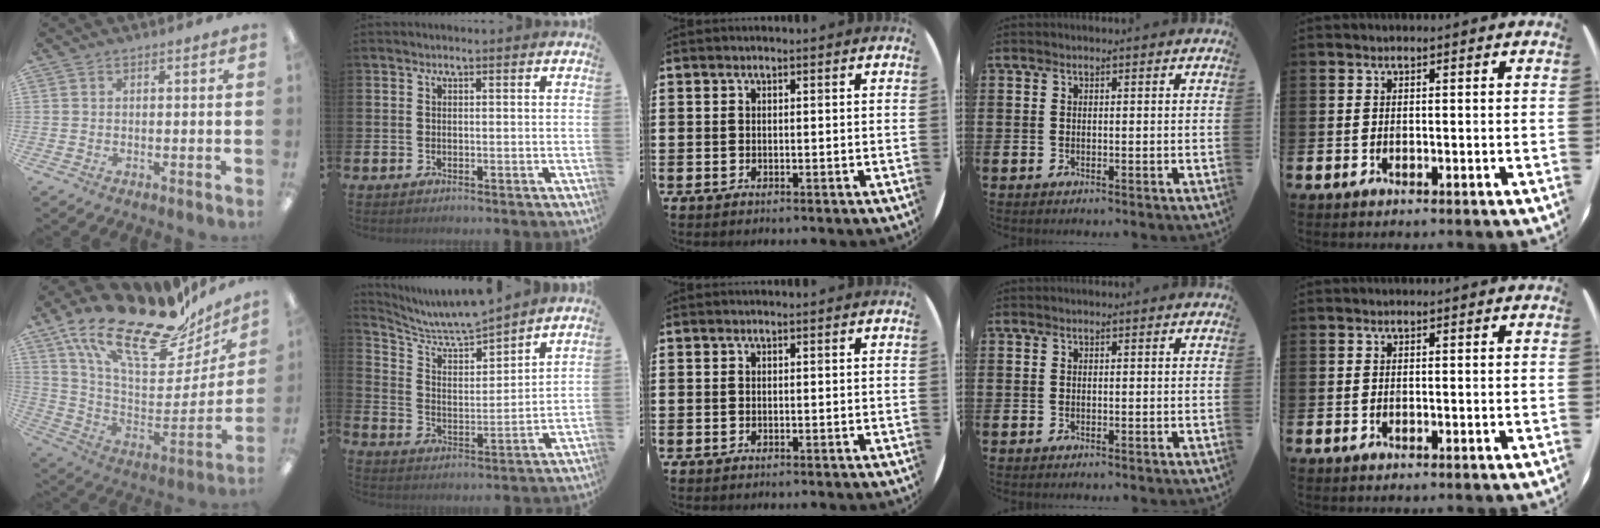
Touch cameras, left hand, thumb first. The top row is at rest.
{"thumb": {"total": 24.9, "force": [18.2, 8.9, 14.5], "torque": [-0.228, -0.130, 0.312]}, "index": {"total": 7.8, "force": [7.5, 1.0, 2.0], "torque": [-0.079, -0.056, 0.131]}}